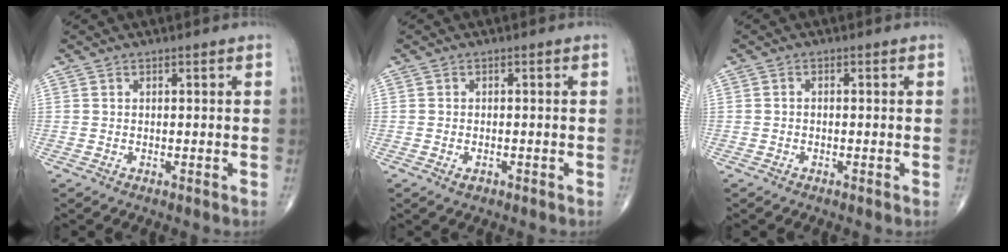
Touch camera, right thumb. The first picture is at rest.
{"total": 1.3, "force": [-0.7, 0.7, 0.8], "torque": [-0.015, 0.004, -0.009]}
{"total": 0.5, "force": [-0.2, 0.3, 0.4], "torque": [-0.004, 0.001, -0.009]}